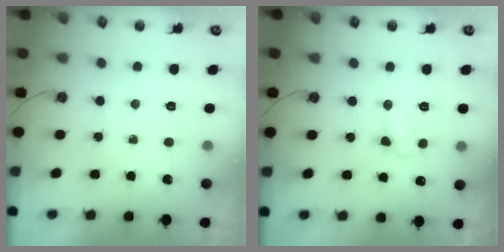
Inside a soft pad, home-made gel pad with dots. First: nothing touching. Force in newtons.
{"total": 5.9, "press": 5.9, "slide": 0.6}